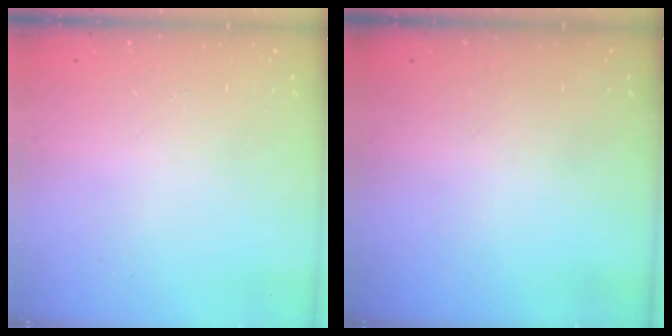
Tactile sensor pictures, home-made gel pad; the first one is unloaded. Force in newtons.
{"total": 0.0}